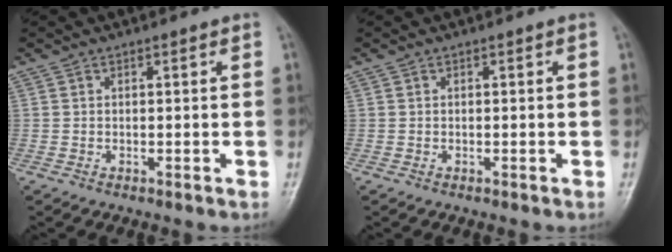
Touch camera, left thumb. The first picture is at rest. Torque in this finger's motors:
{"motor_torque": [0.01, 0.01, 0.00, -0.04, 0.00]}